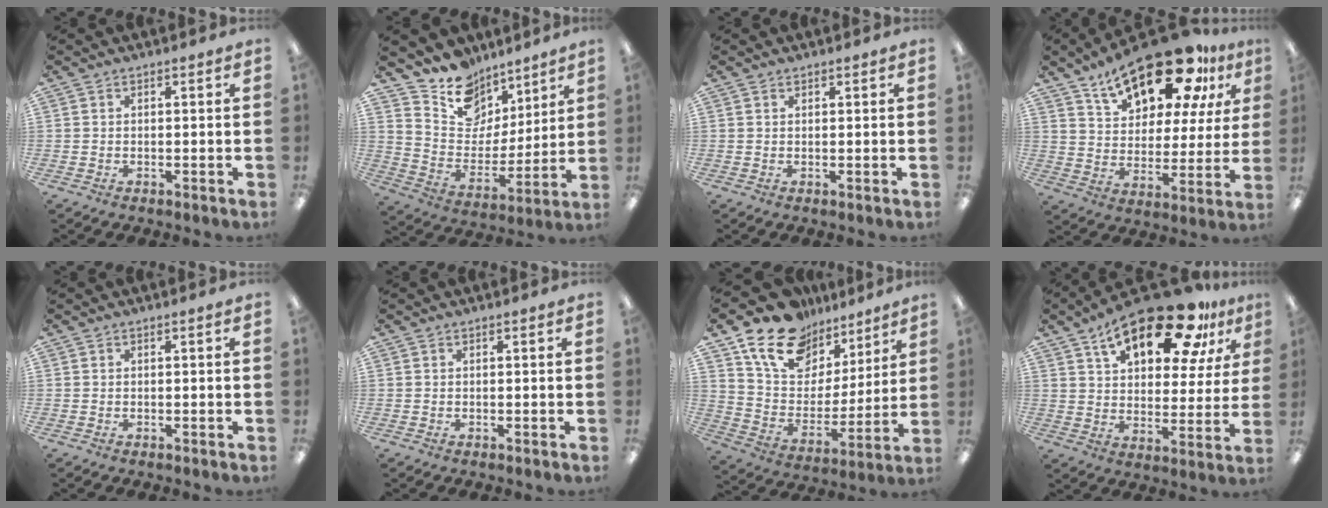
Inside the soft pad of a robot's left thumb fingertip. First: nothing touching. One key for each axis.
{"total": 13.1, "fx": 10.2, "fy": 8.0, "fz": 2.0, "tx": -0.058, "ty": -0.088, "tz": 0.197}
{"total": 0.8, "fx": 0.6, "fy": 0.4, "fz": 0.1, "tx": -0.002, "ty": 0.000, "tz": 0.012}
{"total": 21.0, "fx": 14.8, "fy": 9.1, "fz": 11.7, "tx": -0.193, "ty": -0.082, "tz": 0.253}
{"total": 0.0}
{"total": 0.0}
{"total": 16.5, "fx": 11.9, "fy": 9.9, "fz": 5.7, "tx": -0.122, "ty": -0.077, "tz": 0.220}
{"total": 21.5, "fx": 13.4, "fy": 9.2, "fz": 14.0, "tx": -0.213, "ty": -0.067, "tz": 0.222}